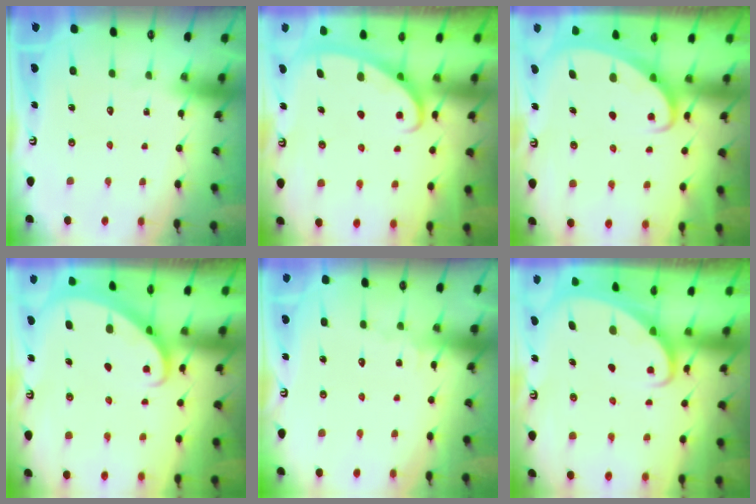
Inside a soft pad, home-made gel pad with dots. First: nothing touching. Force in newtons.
{"total": 3.0, "press": 2.9, "slide": 0.4}
{"total": 2.1, "press": 2.1, "slide": 0.0}
{"total": 1.8, "press": 1.8, "slide": 0.1}
{"total": 3.6, "press": 3.5, "slide": 0.4}
{"total": 2.7, "press": 2.7, "slide": 0.4}